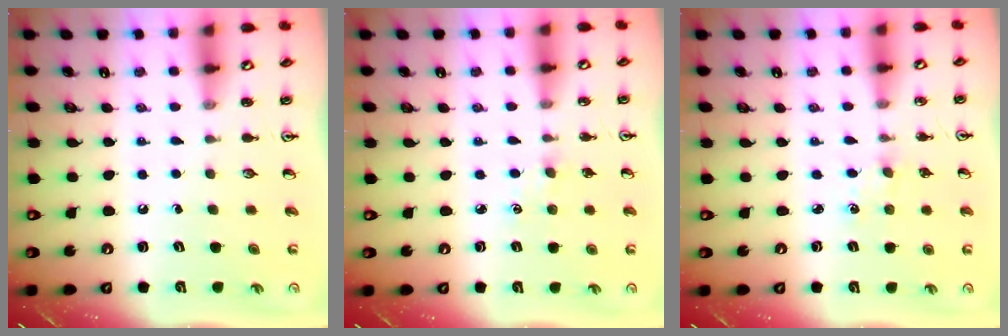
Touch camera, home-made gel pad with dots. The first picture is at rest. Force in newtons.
{"total": 2.5, "press": 2.5, "slide": 0.2}
{"total": 2.1, "press": 2.1, "slide": 0.3}